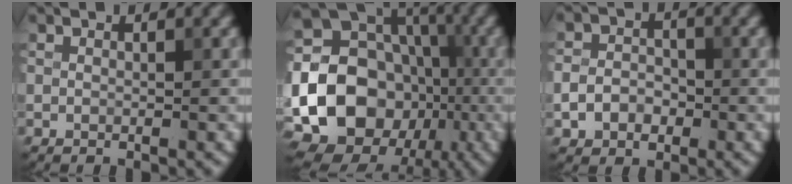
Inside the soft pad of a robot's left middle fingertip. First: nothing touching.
{"total": 22.9, "force": [-5.8, 19.7, 10.1], "torque": [-0.213, -0.008, -0.133]}
{"total": 2.9, "force": [-1.2, 2.2, 1.5], "torque": [-0.028, 0.005, -0.024]}